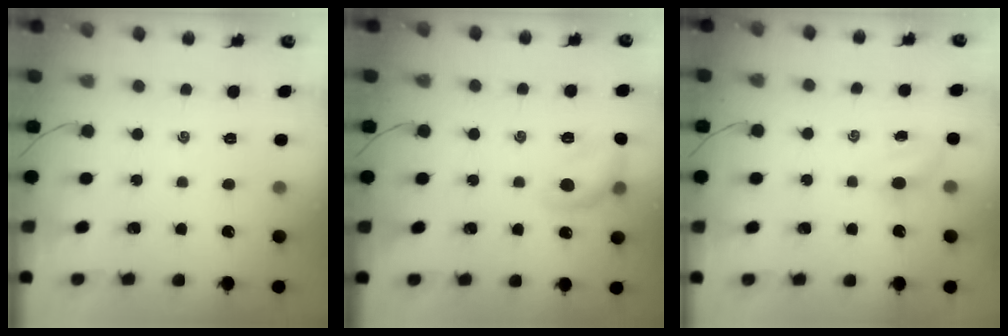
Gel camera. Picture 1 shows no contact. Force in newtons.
{"total": 10.7, "press": 10.7, "slide": 0.5}
{"total": 3.1, "press": 2.9, "slide": 1.0}